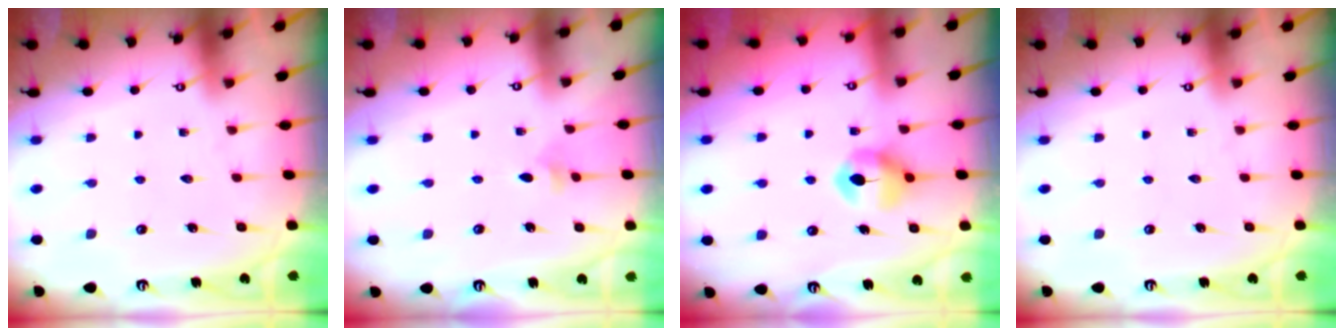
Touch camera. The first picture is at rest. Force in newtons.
{"total": 3.5, "press": 3.4, "slide": 0.7}
{"total": 7.3, "press": 7.3, "slide": 0.4}
{"total": 0.0}